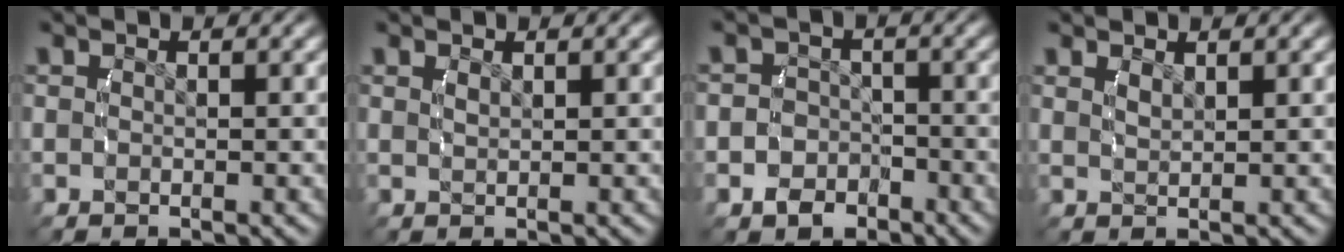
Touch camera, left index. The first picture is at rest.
{"total": 1.0, "force": [0.5, -0.8, 0.1], "torque": [-0.005, -0.007, 0.017]}
{"total": 4.8, "force": [-2.2, 4.2, 0.7], "torque": [-0.020, -0.010, -0.041]}
{"total": 1.2, "force": [0.9, -0.8, 0.3], "torque": [0.000, -0.006, 0.024]}